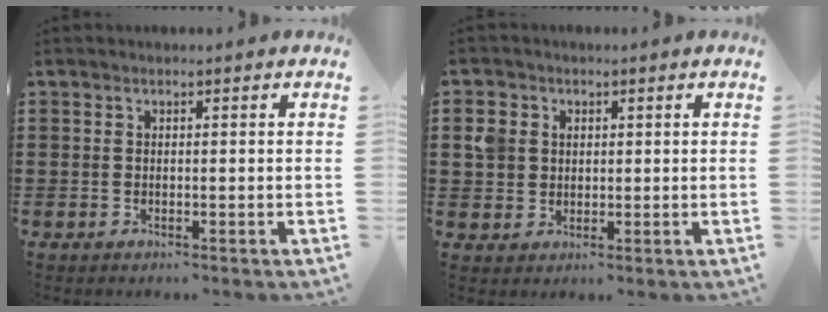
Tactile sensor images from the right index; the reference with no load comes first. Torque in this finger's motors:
{"motor_torque": [0.14, -0.05, 0.05, 0.03]}